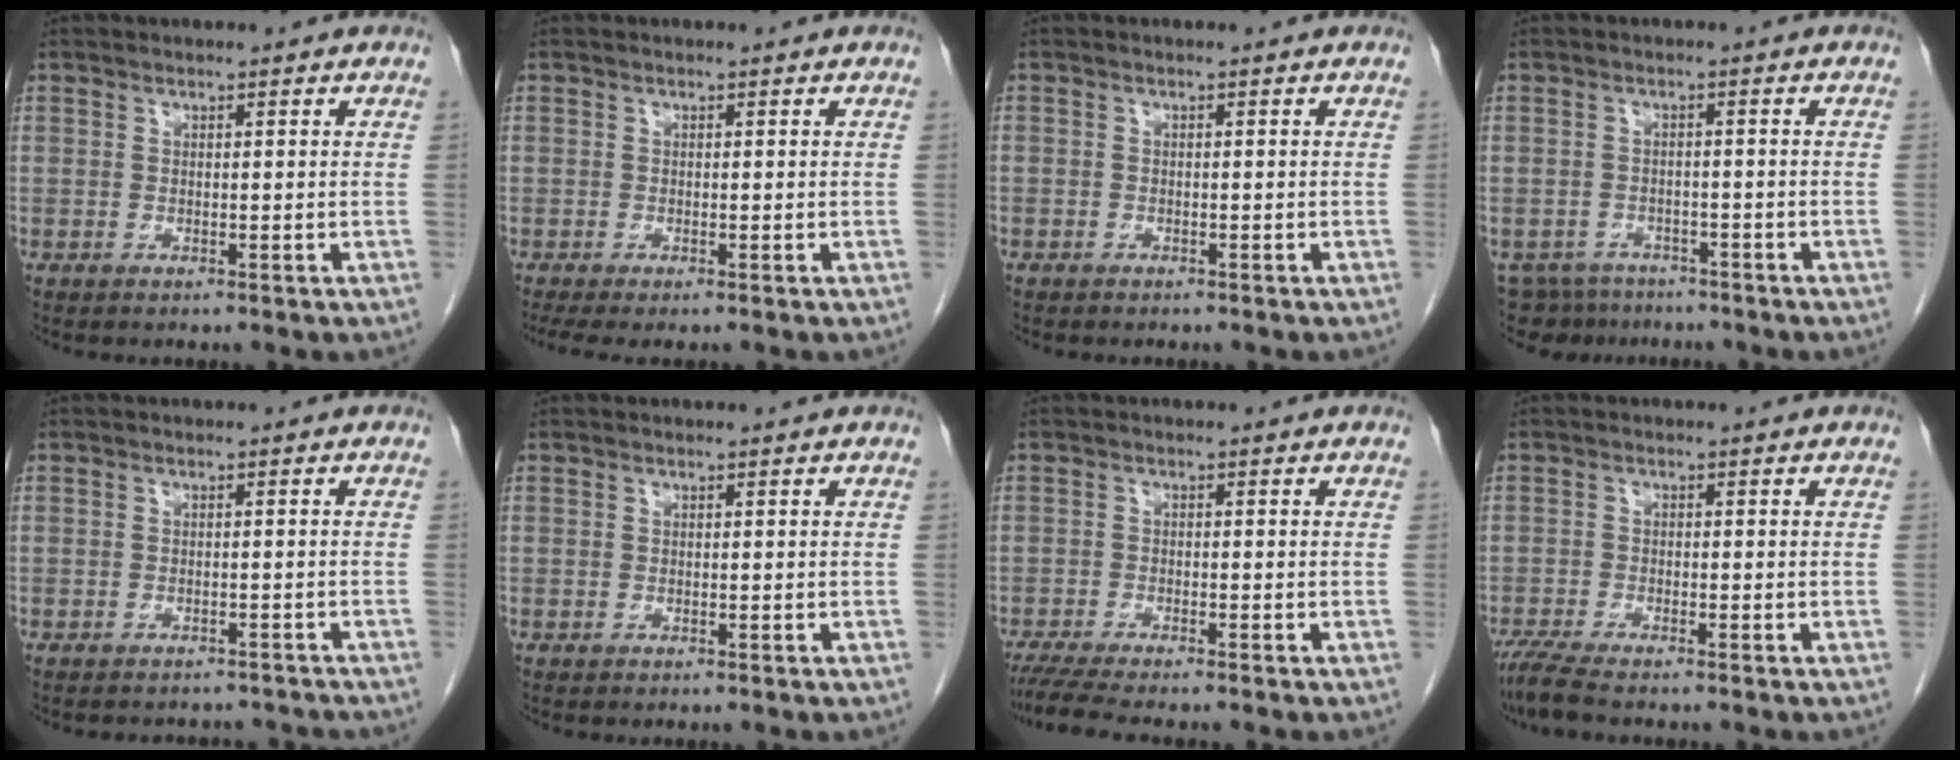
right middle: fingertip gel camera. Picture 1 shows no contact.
{"total": 2.6, "force": [-1.9, 0.3, 1.7], "torque": [-0.033, -0.010, -0.035]}
{"total": 0.6, "force": [-0.4, 0.4, 0.1], "torque": [-0.006, 0.003, -0.009]}
{"total": 6.3, "force": [-5.5, 3.1, 0.1], "torque": [0.000, 0.003, -0.079]}
{"total": 6.8, "force": [-6.4, 2.1, 1.0], "torque": [-0.008, 0.010, -0.066]}
{"total": 0.0}
{"total": 6.2, "force": [-5.3, -0.1, 3.1], "torque": [-0.050, -0.019, -0.090]}
{"total": 3.9, "force": [-3.3, 0.0, 2.1], "torque": [-0.046, -0.013, -0.065]}